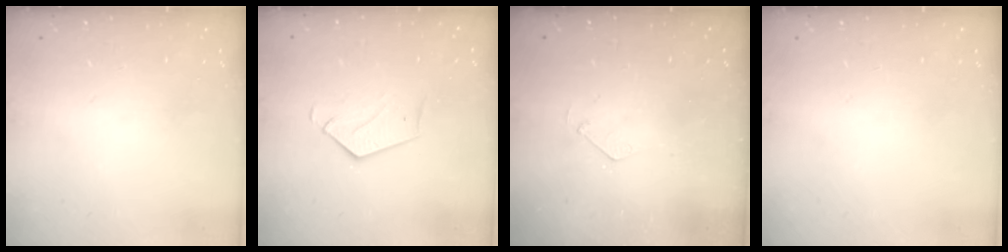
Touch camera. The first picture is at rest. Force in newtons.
{"total": 2.8, "press": 2.8, "slide": 0.2}
{"total": 2.8, "press": 2.8, "slide": 0.1}
{"total": 0.0}